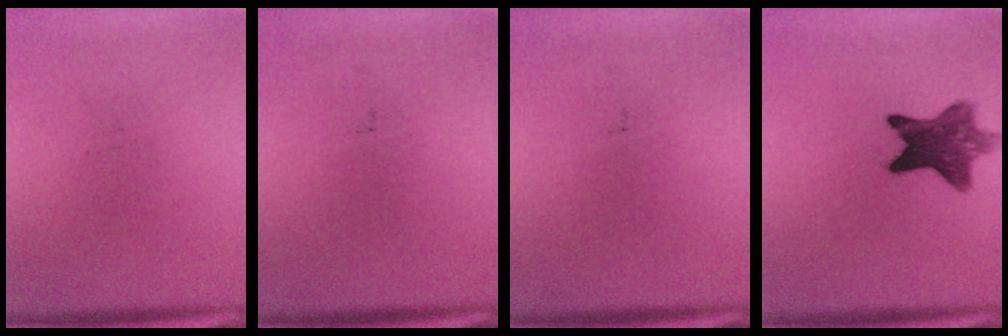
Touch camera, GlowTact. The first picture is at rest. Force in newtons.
{"total": 0.0}
{"total": 0.0}
{"total": 9.6}